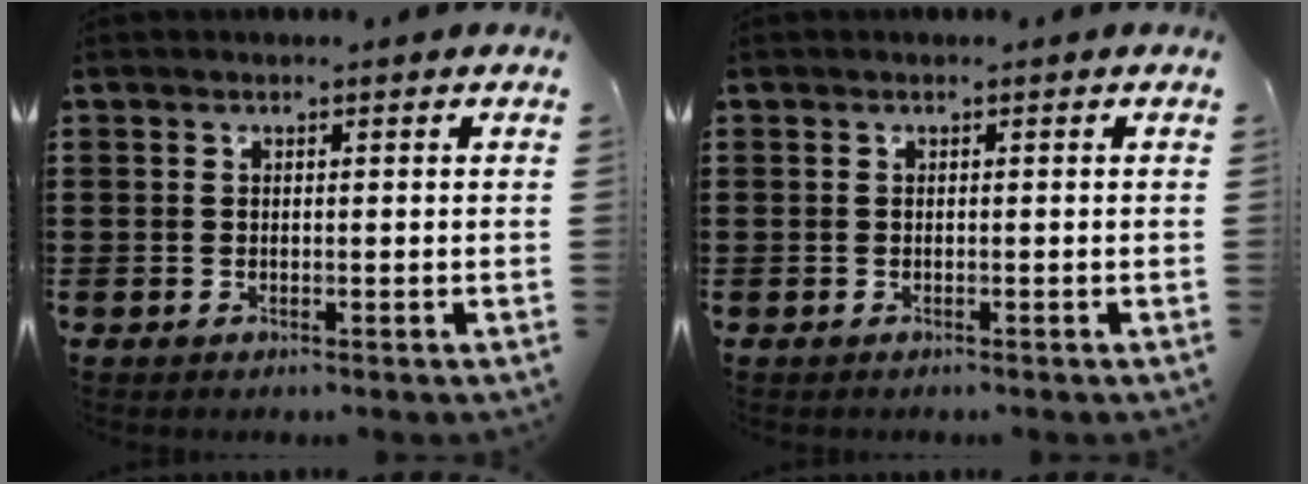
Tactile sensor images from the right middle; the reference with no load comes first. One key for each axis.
{"total": 0.0}